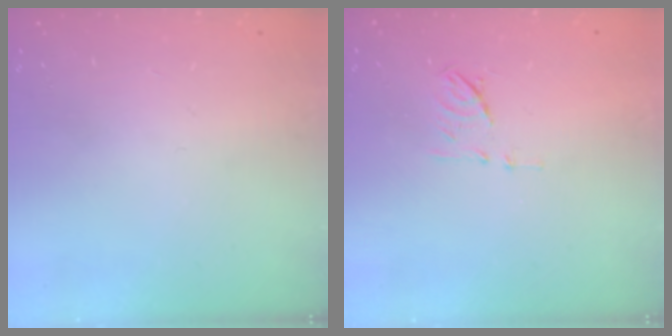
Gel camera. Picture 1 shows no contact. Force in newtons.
{"total": 6.7, "press": 6.6, "slide": 0.9}